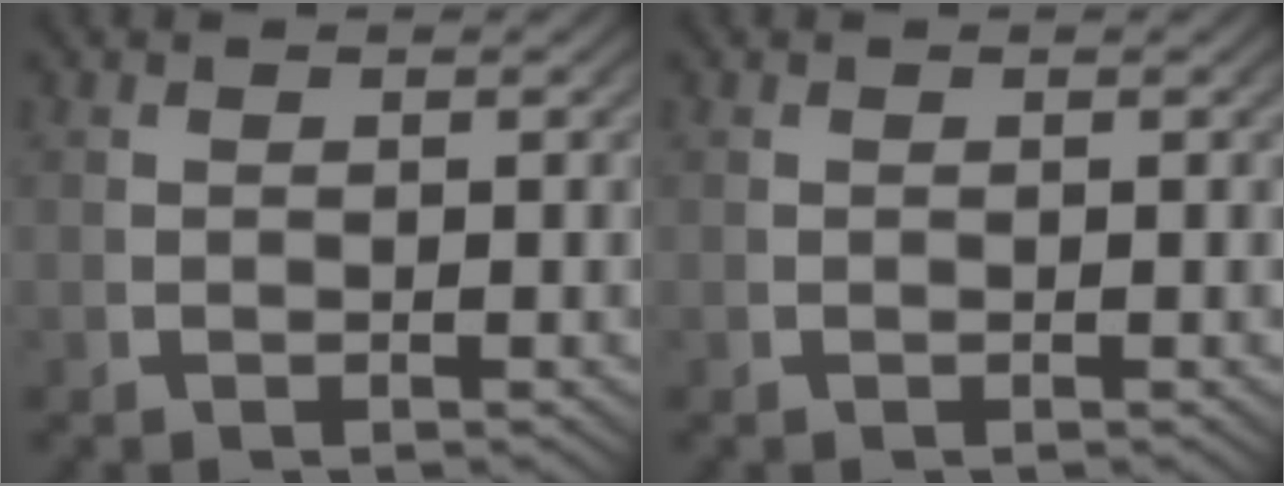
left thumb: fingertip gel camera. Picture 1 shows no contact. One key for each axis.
{"total": 0.0}